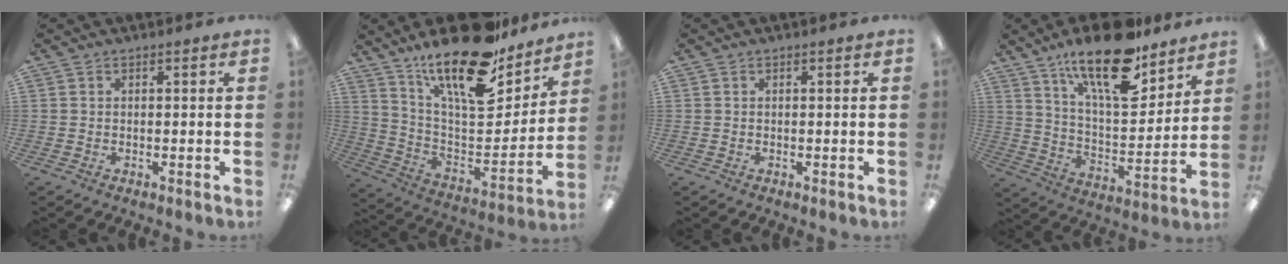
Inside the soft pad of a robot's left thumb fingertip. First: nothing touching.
{"total": 23.1, "force": [17.1, 7.9, 13.3], "torque": [-0.218, -0.115, 0.292]}
{"total": 0.0}
{"total": 20.2, "force": [13.9, 7.4, 12.6], "torque": [-0.208, -0.083, 0.234]}